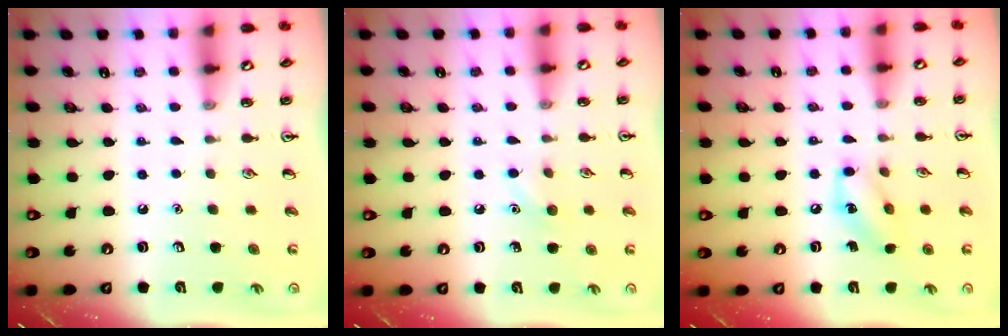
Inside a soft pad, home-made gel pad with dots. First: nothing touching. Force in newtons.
{"total": 5.9, "press": 5.7, "slide": 1.8}
{"total": 8.5, "press": 8.5, "slide": 0.7}